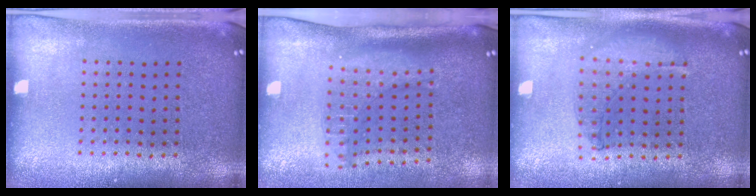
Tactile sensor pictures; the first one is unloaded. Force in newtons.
{"total": 2.2, "press": 1.7, "slide": 1.5}
{"total": 1.0, "press": 1.0, "slide": 0.2}